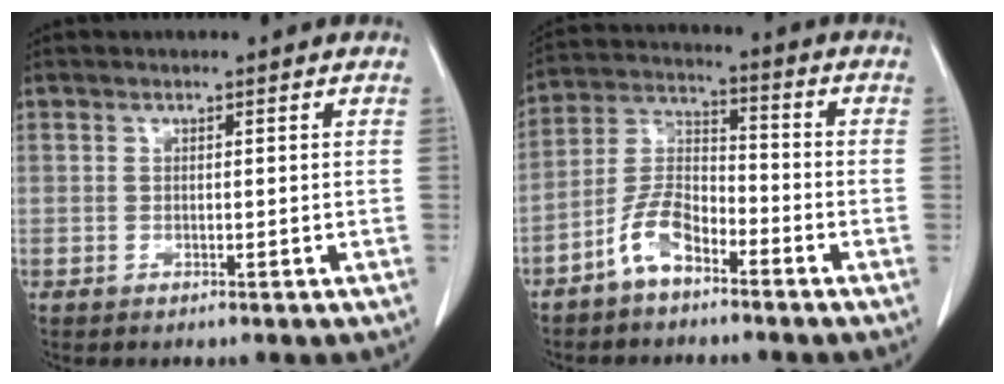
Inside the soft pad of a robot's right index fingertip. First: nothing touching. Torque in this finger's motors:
{"motor_torque": [0.73, -0.45, 0.18, 0.03]}